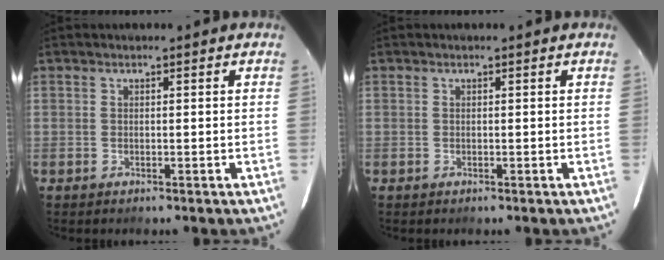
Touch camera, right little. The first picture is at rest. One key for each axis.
{"total": 0.0}